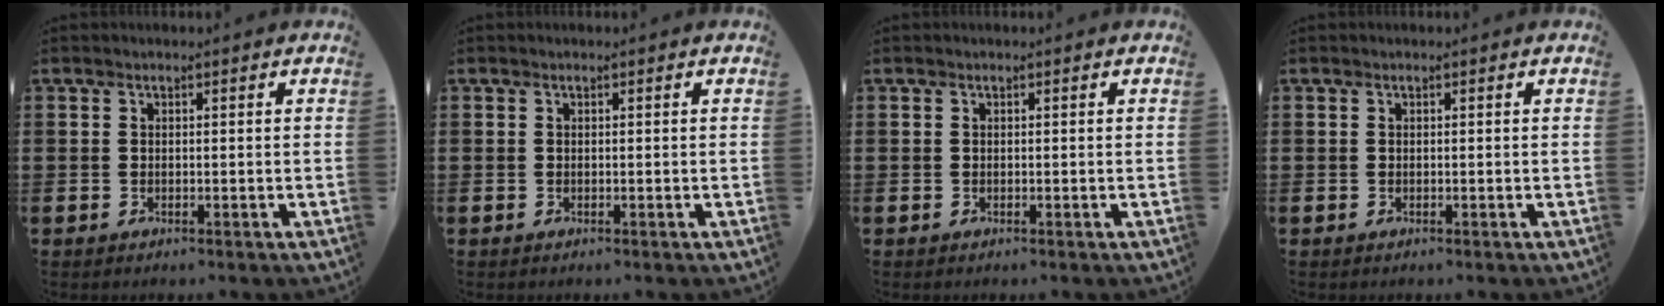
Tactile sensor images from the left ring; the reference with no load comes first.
{"total": 0.0}
{"total": 0.0}
{"total": 0.0}